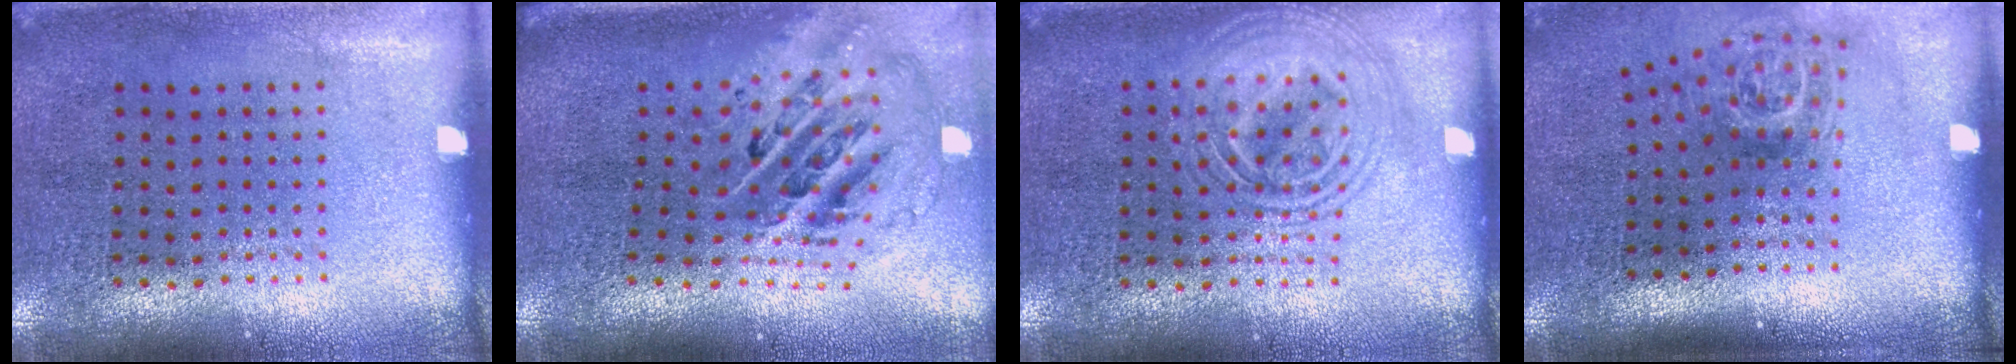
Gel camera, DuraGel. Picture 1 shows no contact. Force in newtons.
{"total": 2.8, "press": 1.9, "slide": 2.1}
{"total": 1.7, "press": 1.7, "slide": 0.3}
{"total": 1.8, "press": 1.2, "slide": 1.3}